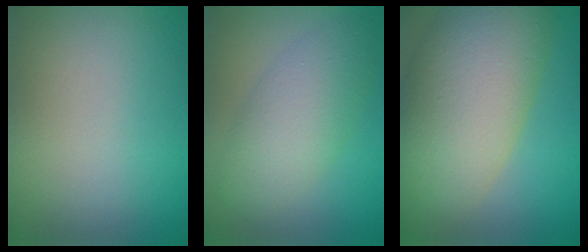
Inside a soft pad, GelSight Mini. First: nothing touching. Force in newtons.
{"total": 4.8, "press": 4.8, "slide": 0.1}
{"total": 12.2, "press": 12.2, "slide": 0.8}